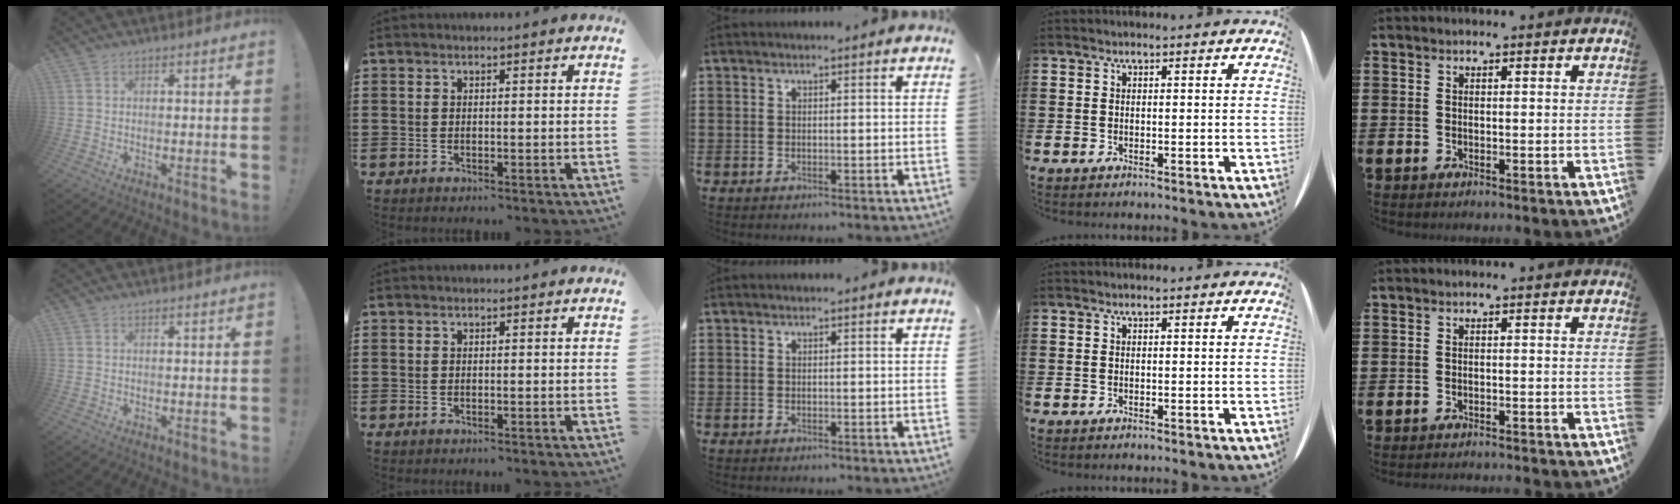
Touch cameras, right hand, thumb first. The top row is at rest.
{"little": {"total": 1.1, "force": [-1.0, -0.2, -0.1], "torque": [0.000, 0.002, -0.022]}}